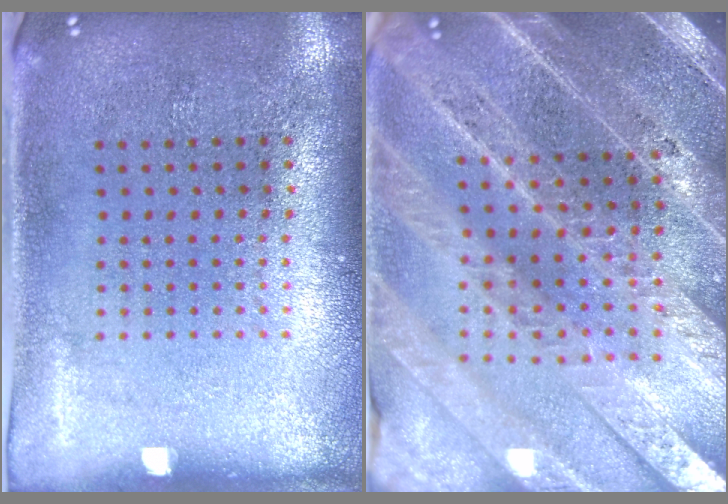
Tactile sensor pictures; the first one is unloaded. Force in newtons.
{"total": 4.8, "press": 4.3, "slide": 2.2}